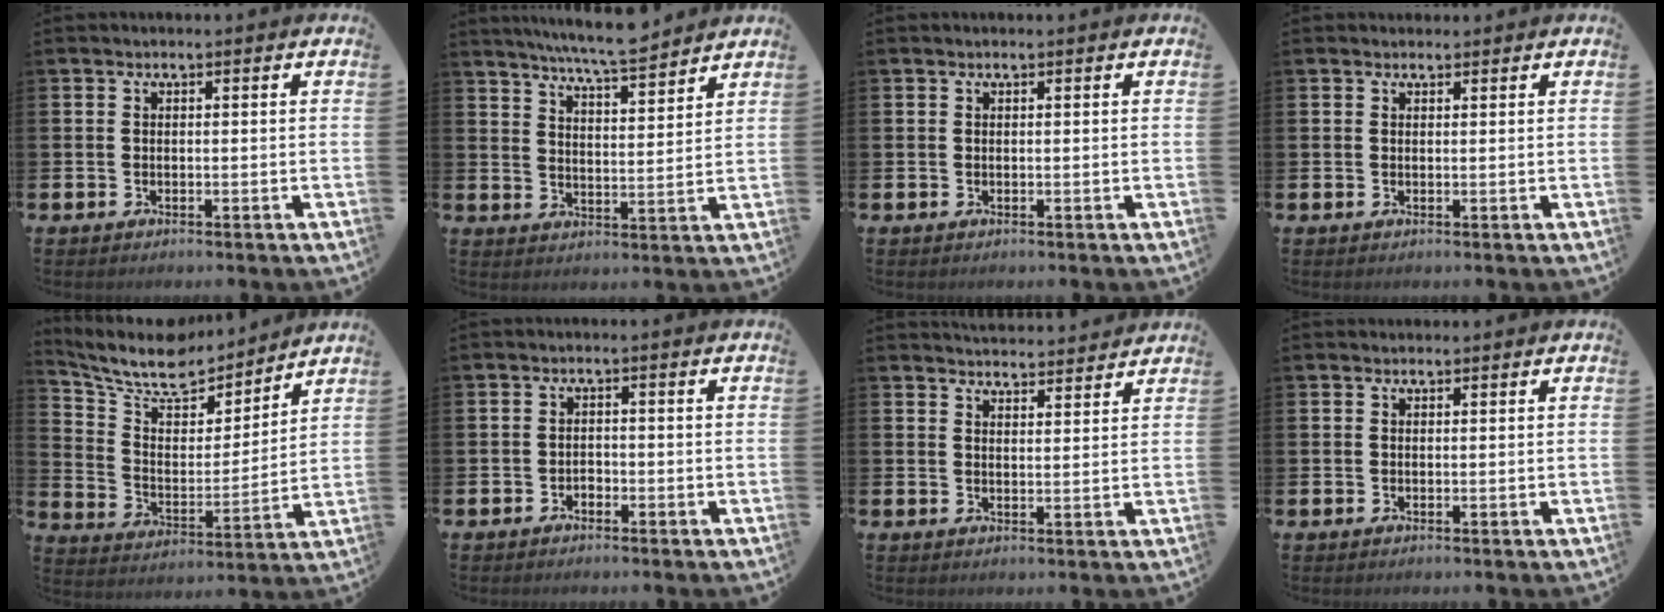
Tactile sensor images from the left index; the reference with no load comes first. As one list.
[{"total": 7.2, "force": [6.9, 0.0, 1.8], "torque": [-0.053, -0.037, 0.124]}, {"total": 0.0}, {"total": 1.1, "force": [1.0, 0.5, 0.1], "torque": [0.007, 0.002, 0.016]}, {"total": 10.5, "force": [9.3, 3.4, 3.3], "torque": [-0.095, -0.068, 0.160]}, {"total": 1.2, "force": [-0.8, 0.8, 0.2], "torque": [-0.004, 0.001, -0.018]}, {"total": 4.1, "force": [4.1, 0.3, 0.0], "torque": [-0.007, -0.024, 0.075]}, {"total": 0.6, "force": [0.6, 0.2, 0.0], "torque": [0.009, -0.002, 0.009]}]